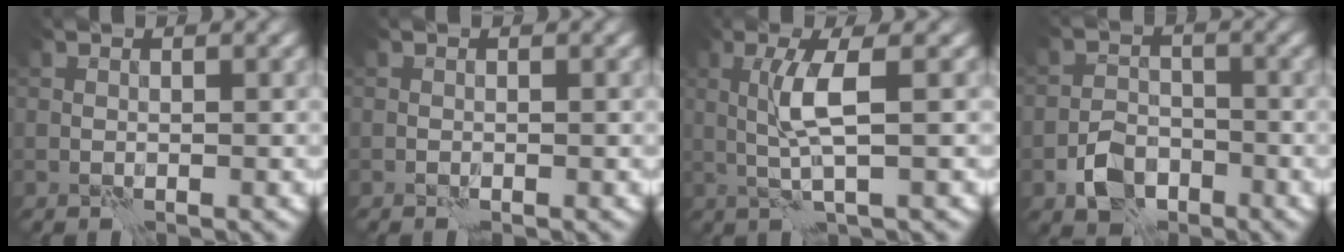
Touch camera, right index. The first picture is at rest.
{"total": 0.0}
{"total": 3.6, "force": [0.4, 0.4, 3.5], "torque": [-0.077, 0.005, 0.011]}
{"total": 3.9, "force": [-2.2, 2.6, 1.9], "torque": [-0.029, 0.001, -0.046]}